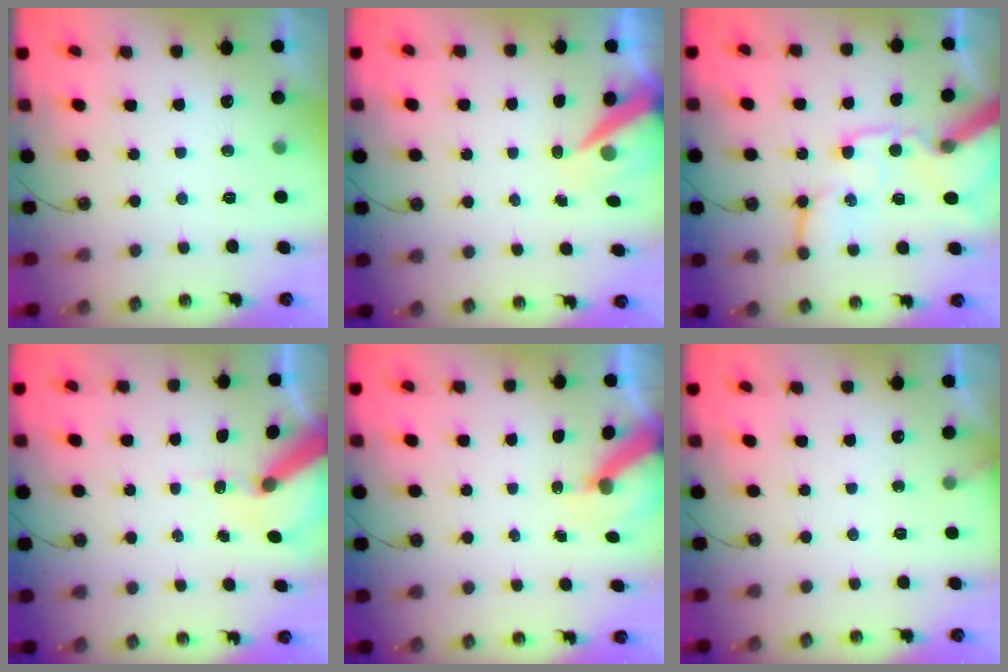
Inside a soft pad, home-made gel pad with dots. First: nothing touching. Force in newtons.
{"total": 8.0, "press": 8.0, "slide": 0.6}
{"total": 19.7, "press": 19.4, "slide": 3.1}
{"total": 9.1, "press": 9.0, "slide": 1.4}
{"total": 5.3, "press": 5.2, "slide": 0.7}
{"total": 2.2, "press": 2.2, "slide": 0.1}